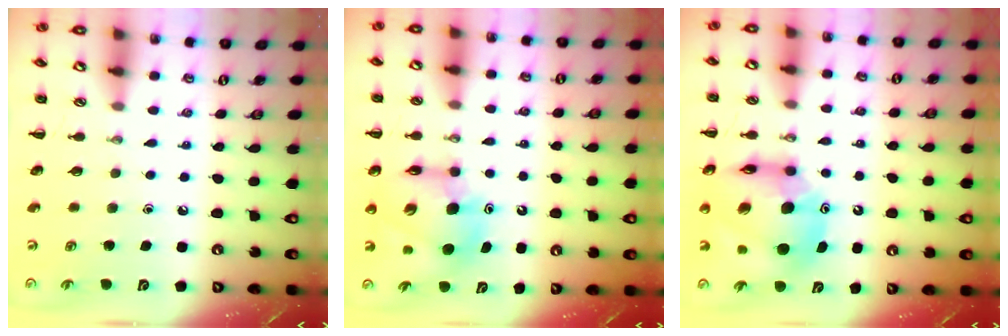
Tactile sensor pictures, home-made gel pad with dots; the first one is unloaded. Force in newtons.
{"total": 10.5, "press": 10.0, "slide": 3.2}
{"total": 16.6, "press": 15.8, "slide": 4.9}